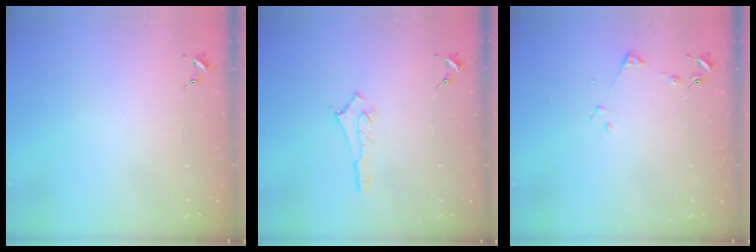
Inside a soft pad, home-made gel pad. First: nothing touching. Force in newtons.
{"total": 2.9, "press": 2.8, "slide": 0.4}
{"total": 4.5, "press": 4.5, "slide": 0.6}